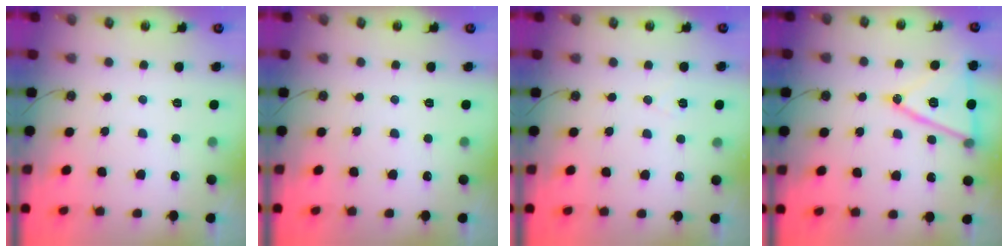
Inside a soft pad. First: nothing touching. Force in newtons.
{"total": 0.0}
{"total": 5.2, "press": 4.5, "slide": 2.6}
{"total": 16.2, "press": 15.8, "slide": 3.6}